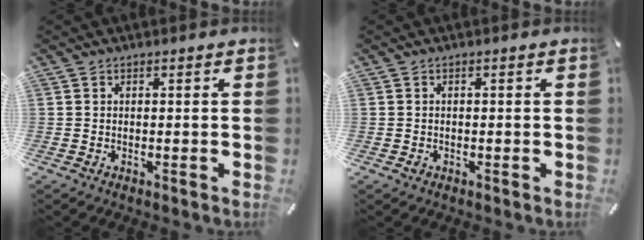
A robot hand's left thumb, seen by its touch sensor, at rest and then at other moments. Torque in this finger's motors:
{"motor_torque": [-0.16, 0.01, -0.05, 0.03, 0.00]}